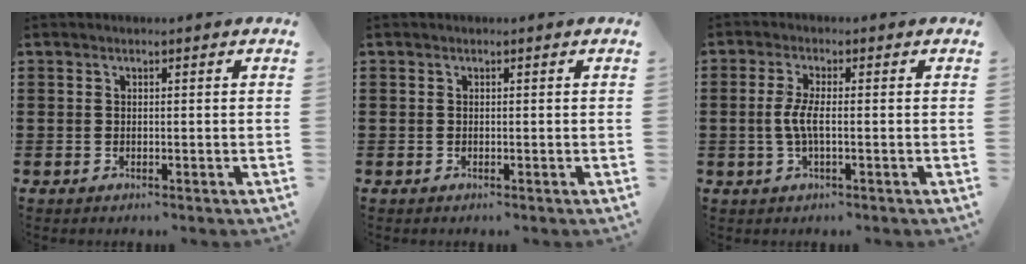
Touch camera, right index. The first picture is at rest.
{"total": 0.0}
{"total": 3.9, "force": [-0.5, 0.8, 3.8], "torque": [-0.099, -0.011, -0.020]}